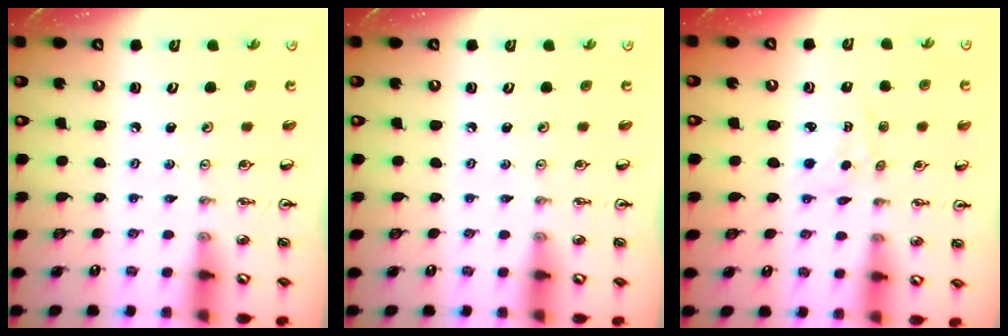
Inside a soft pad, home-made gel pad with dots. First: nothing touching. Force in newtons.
{"total": 0.0}
{"total": 2.9, "press": 2.9, "slide": 0.4}